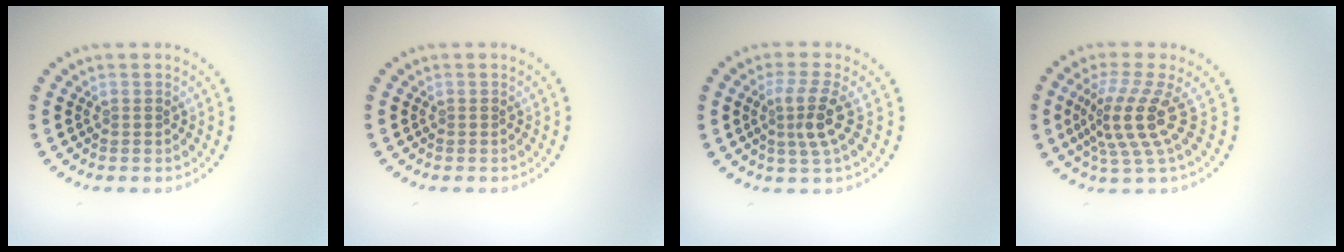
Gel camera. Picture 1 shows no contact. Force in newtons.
{"total": 0.0}
{"total": 2.9, "press": 2.4, "slide": 1.6}
{"total": 4.4, "press": 3.1, "slide": 3.1}